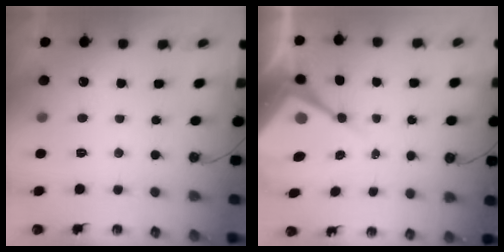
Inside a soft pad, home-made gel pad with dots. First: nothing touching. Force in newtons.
{"total": 9.8, "press": 9.8, "slide": 0.8}